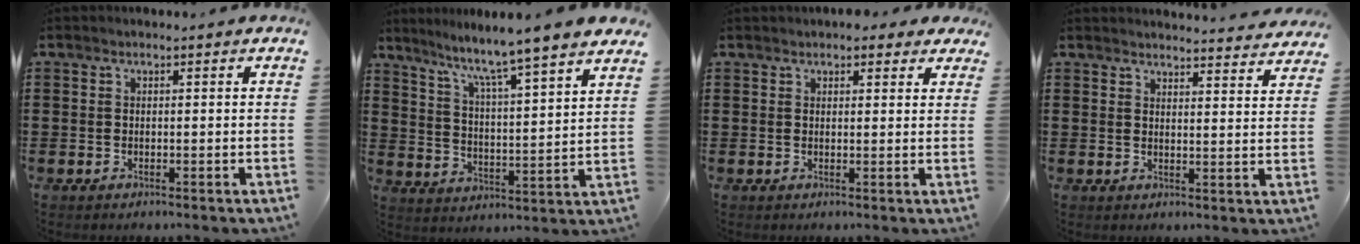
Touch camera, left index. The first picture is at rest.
{"total": 5.9, "force": [5.1, -1.5, 2.5], "torque": [-0.071, -0.050, 0.076]}
{"total": 2.1, "force": [1.9, 0.8, 0.6], "torque": [-0.009, 0.003, 0.033]}
{"total": 3.2, "force": [3.2, -0.4, 0.1], "torque": [-0.006, -0.022, 0.056]}